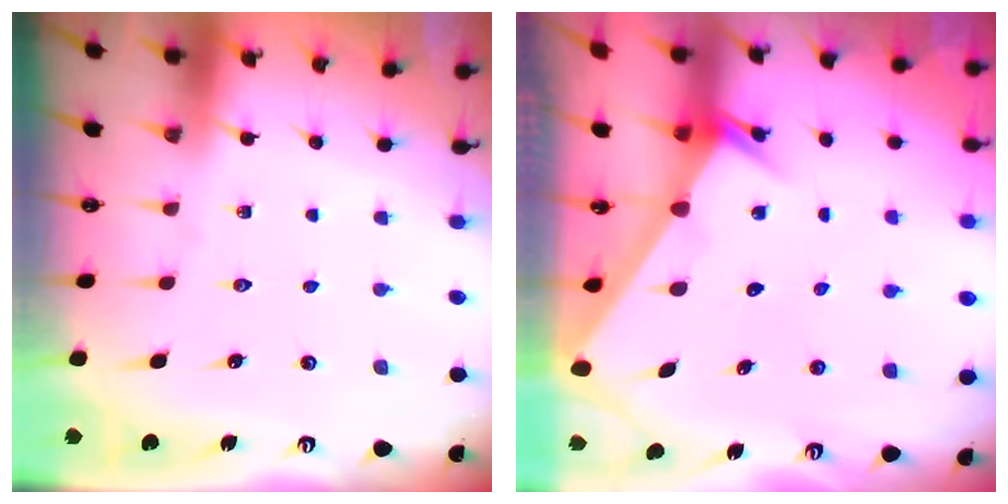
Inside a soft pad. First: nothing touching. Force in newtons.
{"total": 2.6, "press": 2.6, "slide": 0.1}